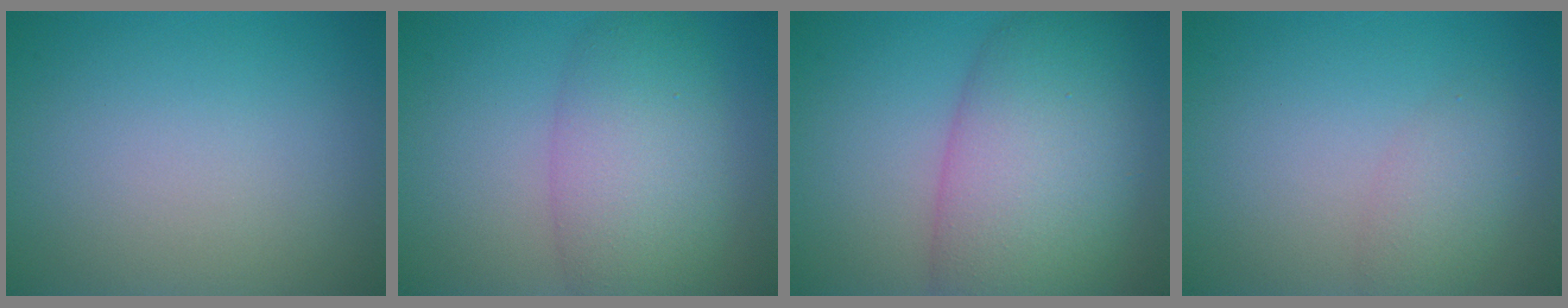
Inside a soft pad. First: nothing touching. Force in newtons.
{"total": 6.7, "press": 6.6, "slide": 0.6}
{"total": 10.7, "press": 10.7, "slide": 0.6}
{"total": 2.1, "press": 2.1, "slide": 0.1}